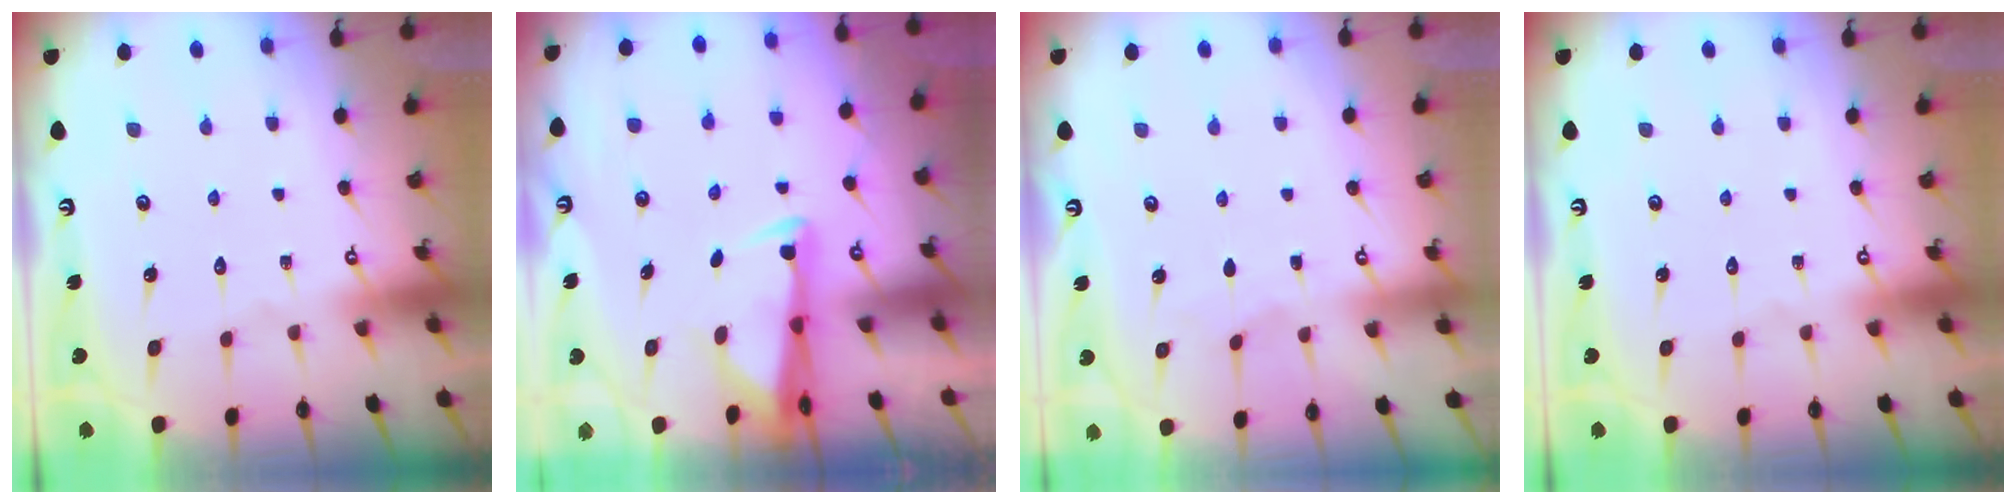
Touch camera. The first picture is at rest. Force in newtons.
{"total": 2.9, "press": 2.8, "slide": 0.9}
{"total": 2.2, "press": 2.1, "slide": 0.3}
{"total": 0.0}